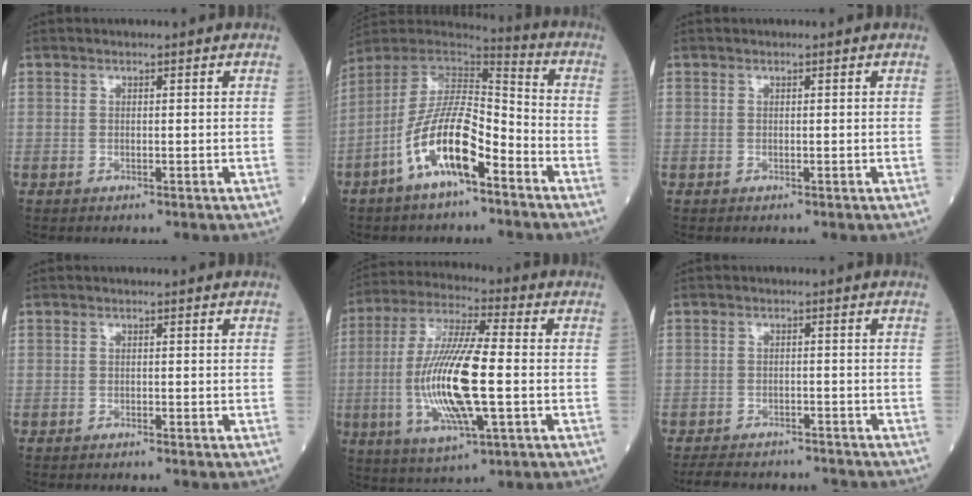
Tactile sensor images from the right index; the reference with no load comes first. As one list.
[{"total": 13.8, "force": [-6.8, 3.6, 11.5], "torque": [-0.229, 0.005, -0.123]}, {"total": 0.0}, {"total": 1.6, "force": [-1.4, -0.3, 0.7], "torque": [-0.012, 0.001, -0.017]}, {"total": 15.9, "force": [-2.4, 2.4, 15.5], "torque": [-0.321, -0.010, -0.042]}, {"total": 9.5, "force": [-9.0, 2.5, 2.1], "torque": [-0.038, 0.006, -0.120]}]